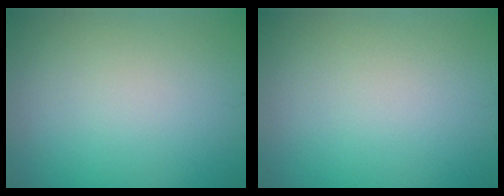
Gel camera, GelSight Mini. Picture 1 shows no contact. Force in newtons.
{"total": 0.0}